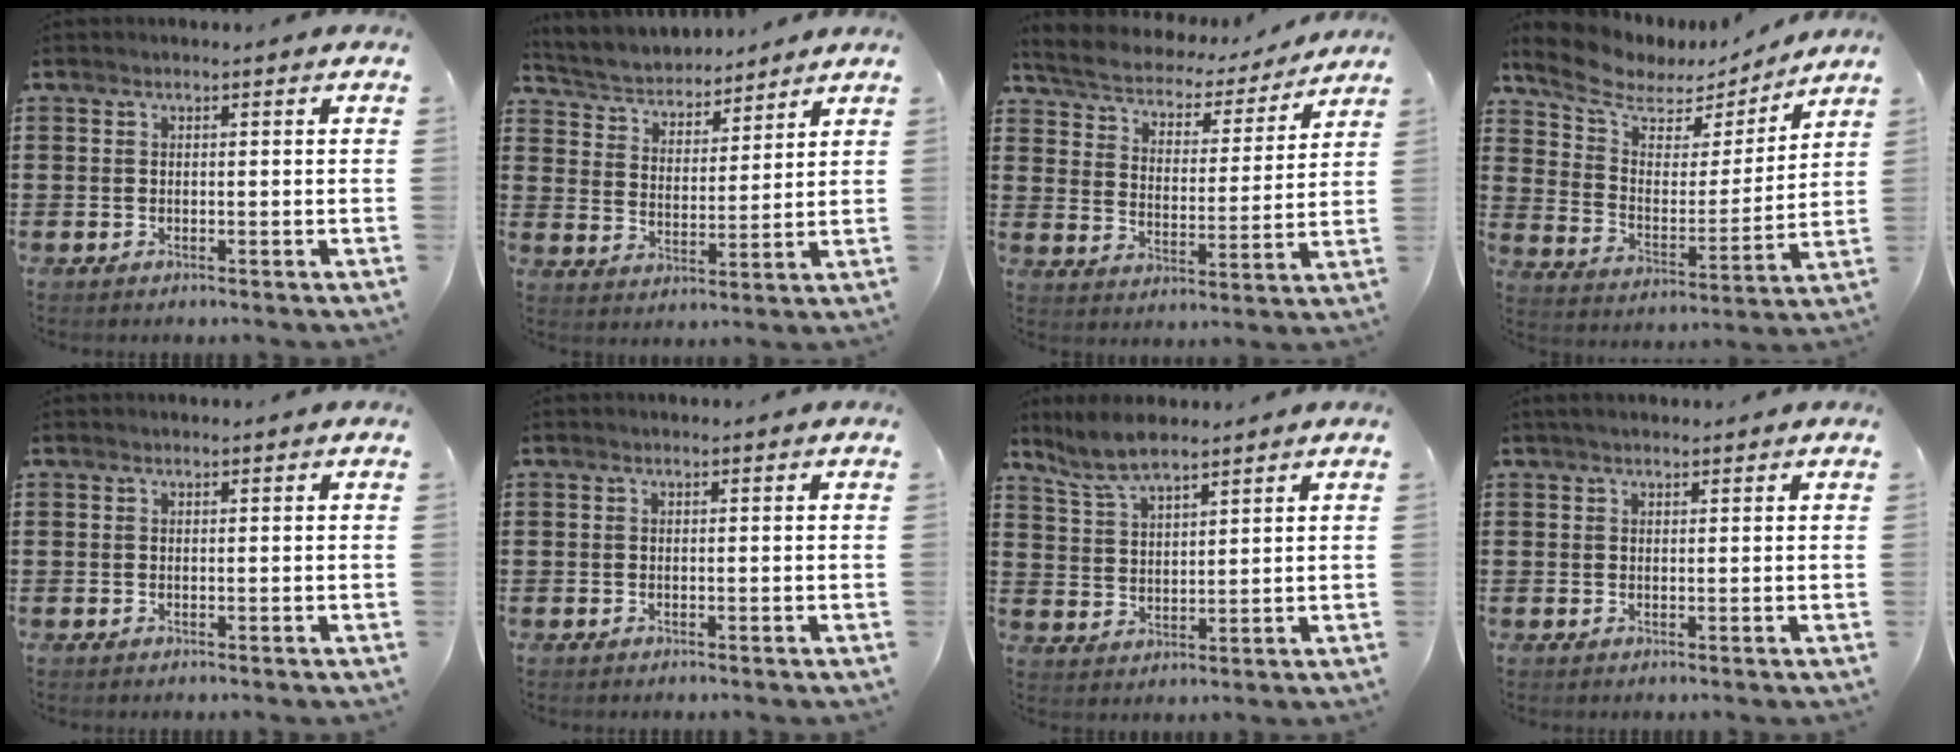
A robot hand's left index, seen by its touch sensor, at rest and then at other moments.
{"total": 4.2, "force": [4.1, 0.9, 0.1], "torque": [-0.028, -0.028, 0.068]}
{"total": 4.2, "force": [4.1, 0.8, 0.6], "torque": [-0.038, -0.031, 0.063]}
{"total": 7.1, "force": [5.6, 3.2, 2.9], "torque": [-0.089, -0.030, 0.095]}
{"total": 0.0}
{"total": 0.0}
{"total": 6.4, "force": [5.5, 1.2, 3.0], "torque": [-0.074, -0.008, 0.102]}
{"total": 1.2, "force": [1.0, 0.5, 0.5], "torque": [-0.011, 0.004, 0.019]}